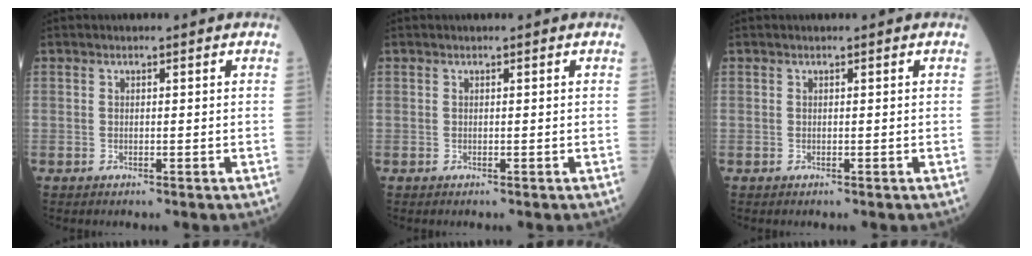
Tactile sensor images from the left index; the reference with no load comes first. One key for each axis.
{"total": 0.0}
{"total": 0.0}